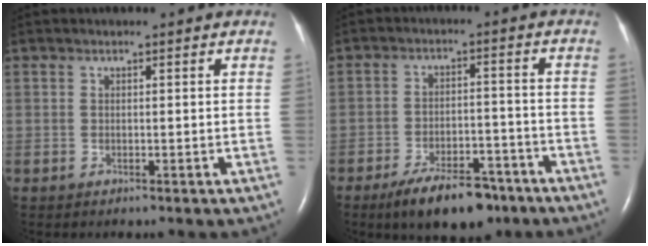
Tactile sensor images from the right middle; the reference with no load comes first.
{"total": 10.4, "force": [-7.5, 3.9, 6.0], "torque": [-0.097, -0.003, -0.121]}